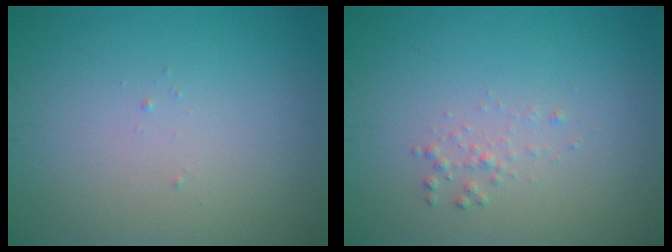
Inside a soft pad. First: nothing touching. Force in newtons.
{"total": 0.9, "press": 0.9, "slide": 0.0}